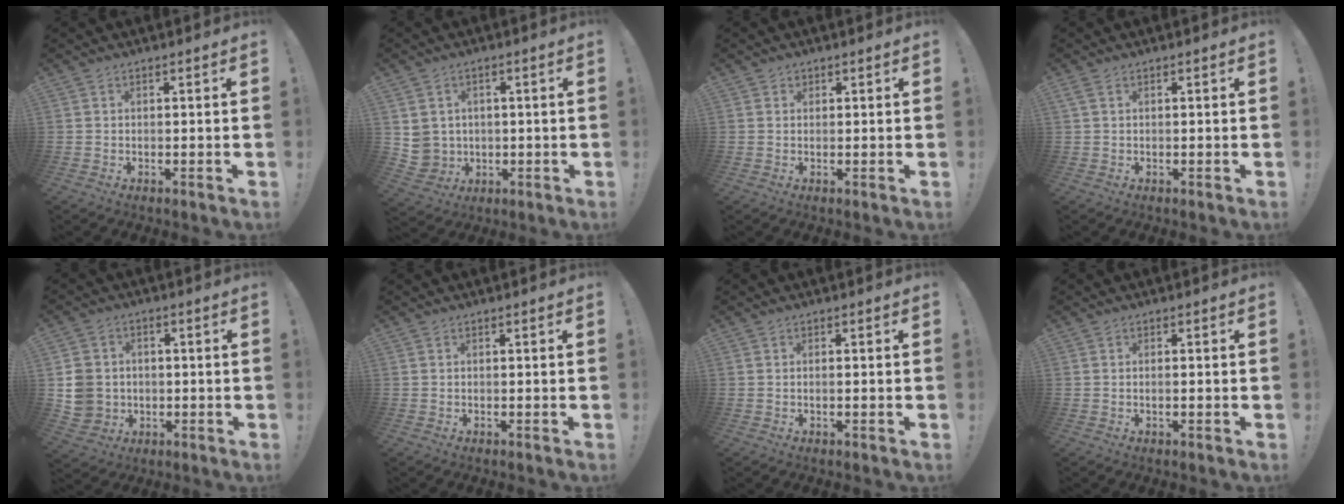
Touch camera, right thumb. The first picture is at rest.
{"total": 5.9, "force": [1.5, 5.5, 1.4], "torque": [-0.042, -0.010, 0.034]}
{"total": 1.1, "force": [0.6, 0.9, 0.2], "torque": [0.002, -0.001, 0.009]}
{"total": 1.3, "force": [0.5, 0.3, 1.2], "torque": [-0.025, 0.001, 0.010]}
{"total": 8.8, "force": [-0.9, 8.1, 3.5], "torque": [-0.062, 0.011, -0.012]}
{"total": 0.0}
{"total": 0.8, "force": [0.0, 0.0, 0.8], "torque": [-0.010, -0.003, -0.001]}
{"total": 0.9, "force": [-0.1, 0.0, 0.9], "torque": [-0.012, -0.003, -0.003]}